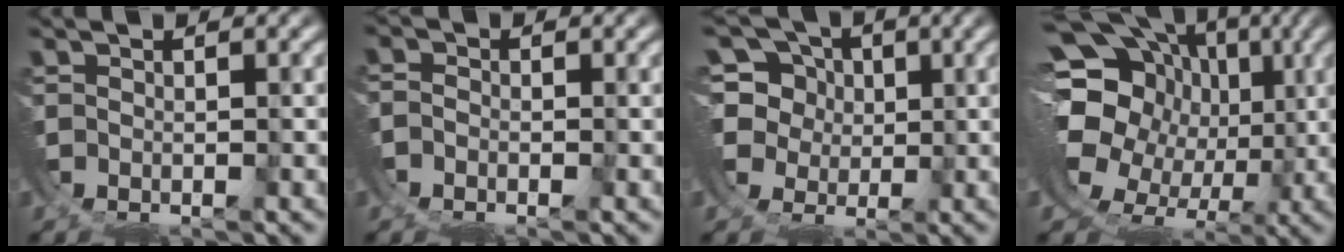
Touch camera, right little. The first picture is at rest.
{"total": 1.1, "force": [-0.6, 0.8, 0.4], "torque": [-0.008, 0.000, -0.016]}
{"total": 10.8, "force": [1.6, 9.8, 4.2], "torque": [-0.115, -0.023, 0.023]}
{"total": 17.0, "force": [1.7, 13.8, 9.7], "torque": [-0.196, -0.028, 0.026]}